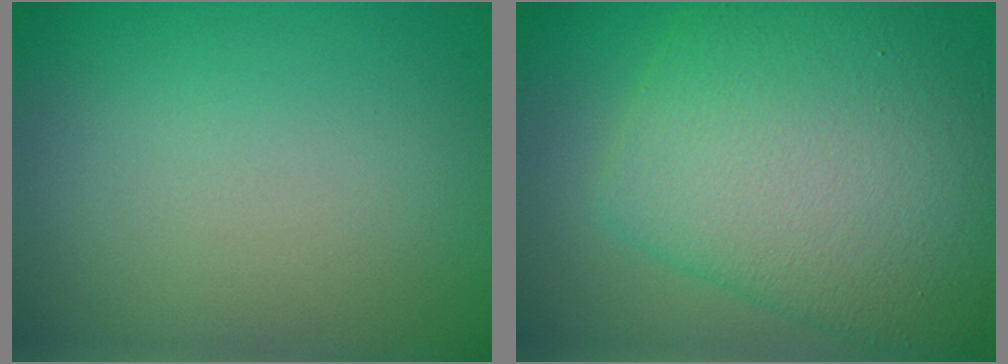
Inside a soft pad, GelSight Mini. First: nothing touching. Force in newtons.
{"total": 10.3, "press": 10.3, "slide": 0.2}